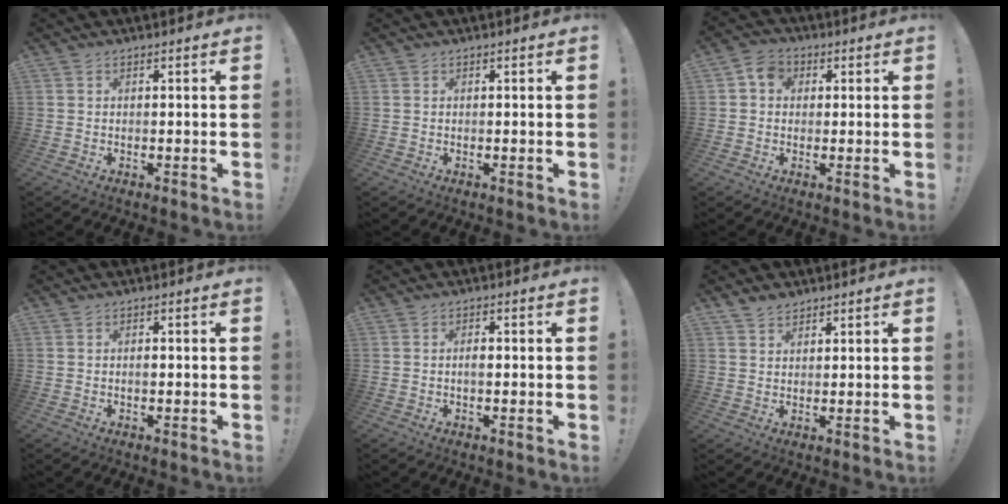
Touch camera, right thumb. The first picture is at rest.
{"total": 0.0}
{"total": 5.6, "force": [1.2, 4.7, 2.9], "torque": [-0.047, 0.010, 0.024]}
{"total": 0.7, "force": [-0.3, 0.3, 0.6], "torque": [-0.003, -0.002, -0.007]}
{"total": 1.5, "force": [-0.3, 0.6, 1.4], "torque": [-0.018, 0.000, -0.007]}
{"total": 3.3, "force": [2.7, 1.7, 0.8], "torque": [-0.012, -0.016, 0.051]}